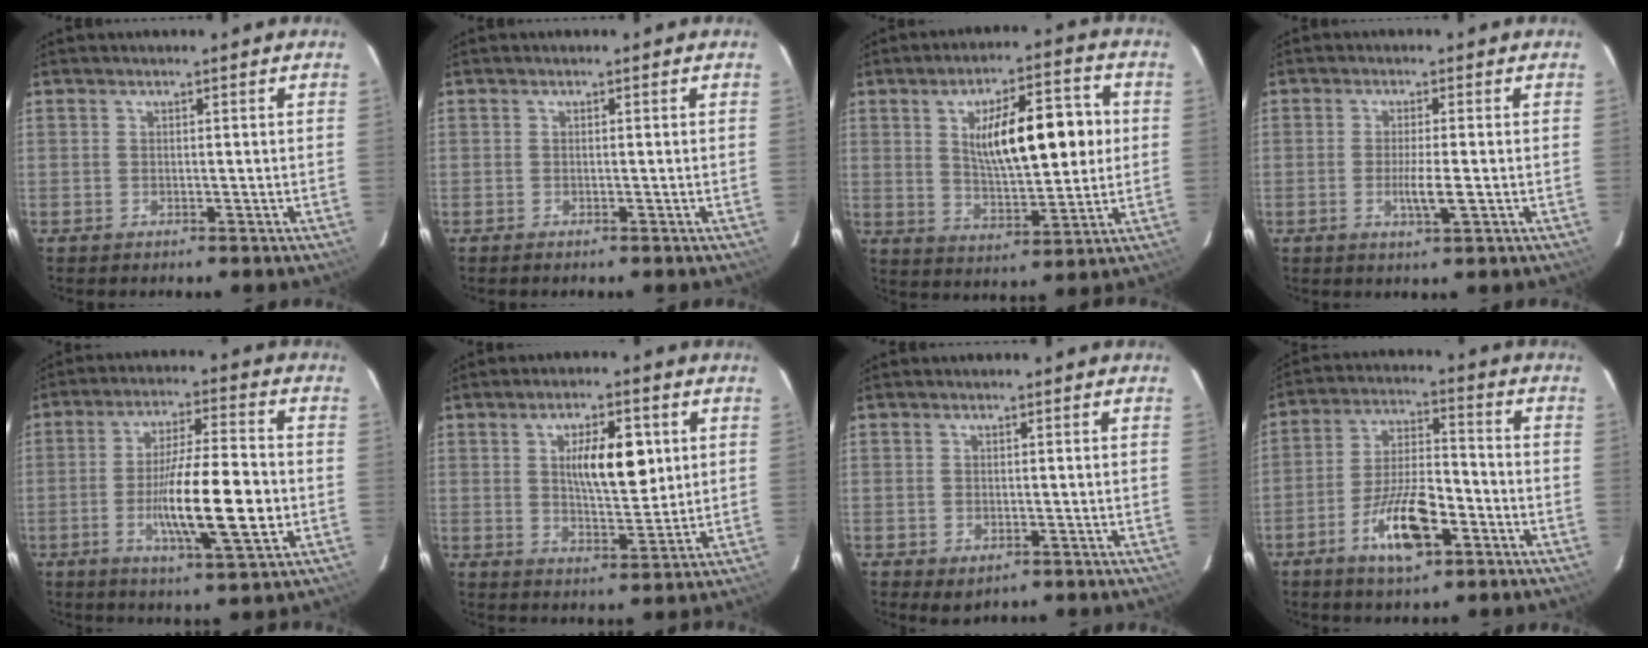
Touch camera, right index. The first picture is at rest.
{"total": 0.6, "force": [-0.5, 0.0, 0.3], "torque": [-0.008, -0.002, -0.009]}
{"total": 14.3, "force": [2.6, 4.3, 13.4], "torque": [-0.212, 0.018, 0.046]}
{"total": 3.7, "force": [-0.8, 0.0, 3.6], "torque": [-0.068, -0.007, -0.014]}
{"total": 14.0, "force": [-2.8, 1.5, 13.6], "torque": [-0.235, -0.007, -0.048]}
{"total": 9.1, "force": [2.3, 3.0, 8.3], "torque": [-0.135, 0.005, 0.044]}
{"total": 2.2, "force": [-1.0, 1.4, 1.3], "torque": [-0.021, -0.003, -0.001]}
{"total": 11.7, "force": [-5.4, 3.8, 9.7], "torque": [-0.188, 0.002, -0.093]}